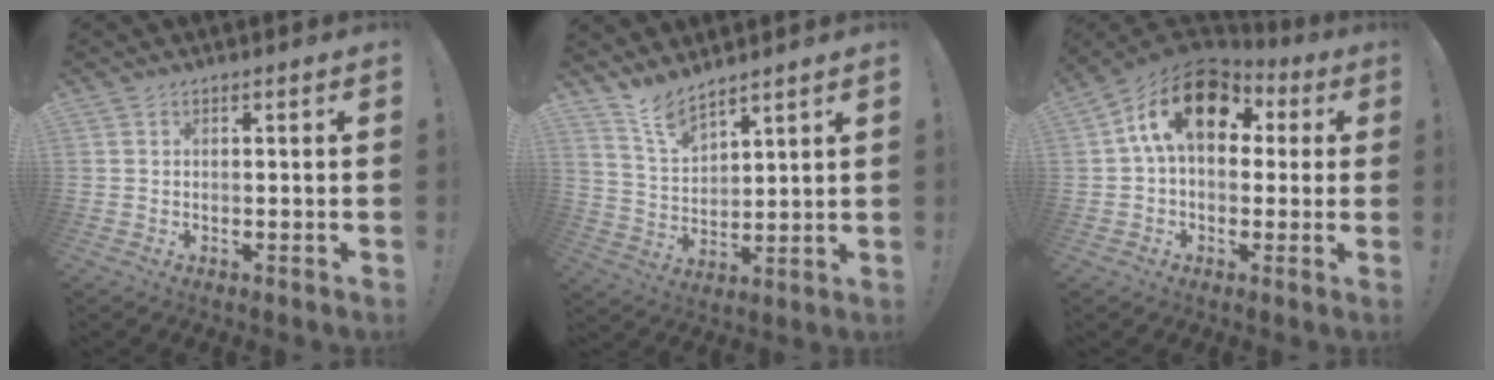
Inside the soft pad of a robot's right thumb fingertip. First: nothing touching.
{"total": 8.1, "force": [7.4, 2.1, 2.5], "torque": [-0.062, -0.054, 0.143]}
{"total": 17.4, "force": [5.2, 10.7, 12.6], "torque": [-0.221, 0.001, 0.089]}